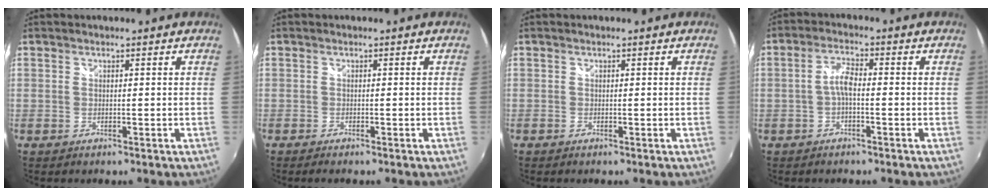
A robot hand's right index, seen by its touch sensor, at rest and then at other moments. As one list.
[{"total": 1.4, "force": [-1.2, 0.2, 0.6], "torque": [-0.015, -0.008, -0.022]}, {"total": 0.0}, {"total": 3.3, "force": [-1.0, 1.0, 3.0], "torque": [-0.065, 0.010, -0.022]}]